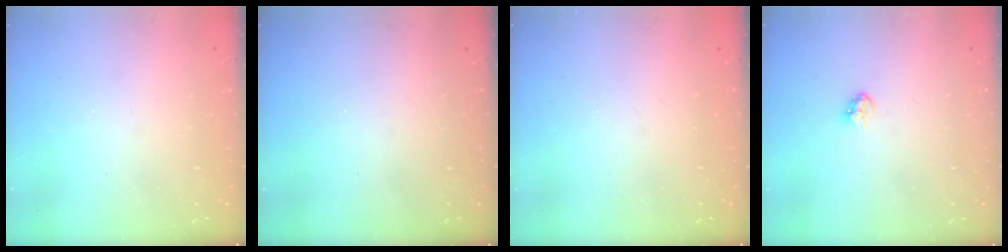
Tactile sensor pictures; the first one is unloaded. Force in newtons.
{"total": 0.0}
{"total": 0.0}
{"total": 3.5, "press": 3.5, "slide": 0.5}